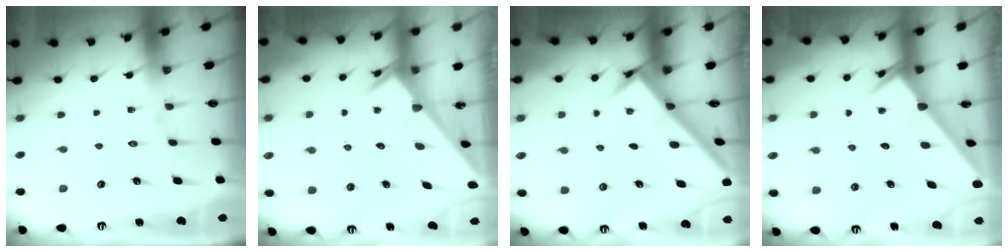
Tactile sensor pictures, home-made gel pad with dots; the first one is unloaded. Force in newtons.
{"total": 3.5, "press": 3.4, "slide": 0.4}
{"total": 2.9, "press": 2.9, "slide": 0.4}
{"total": 2.7, "press": 2.7, "slide": 0.3}